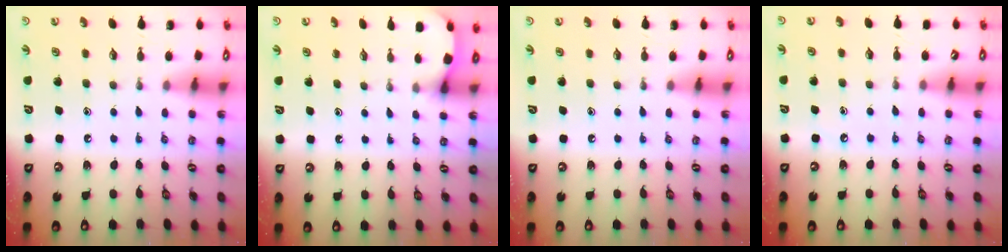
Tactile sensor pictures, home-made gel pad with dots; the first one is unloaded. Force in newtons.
{"total": 2.2, "press": 2.2, "slide": 0.3}
{"total": 0.0}
{"total": 3.0, "press": 3.0, "slide": 0.4}